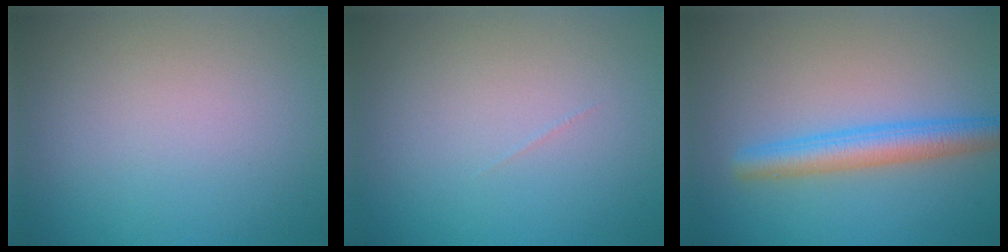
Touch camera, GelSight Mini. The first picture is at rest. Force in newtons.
{"total": 0.0}
{"total": 3.7, "press": 3.7, "slide": 0.1}